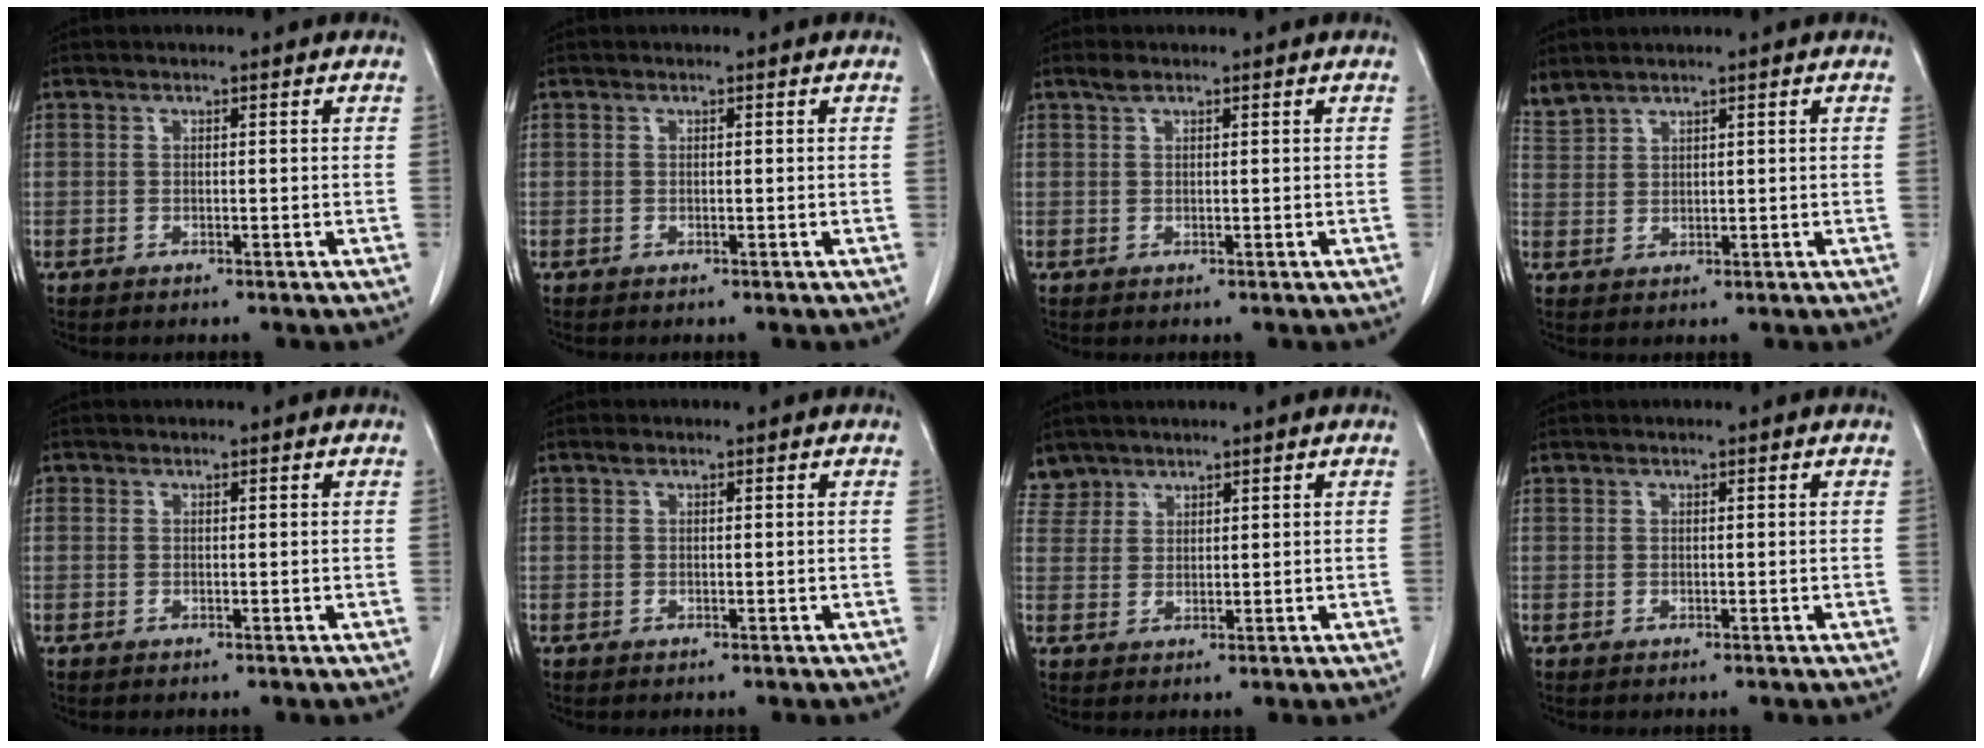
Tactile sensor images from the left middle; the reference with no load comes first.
{"total": 0.0}
{"total": 1.2, "force": [0.9, 0.4, 0.7], "torque": [-0.018, 0.007, 0.019]}
{"total": 2.4, "force": [2.4, 0.0, 0.3], "torque": [-0.016, 0.014, 0.059]}
{"total": 0.0}
{"total": 0.5, "force": [0.4, 0.1, 0.3], "torque": [-0.011, 0.003, 0.007]}
{"total": 3.3, "force": [2.9, 1.6, -0.5], "torque": [0.017, 0.008, 0.058]}
{"total": 0.0}